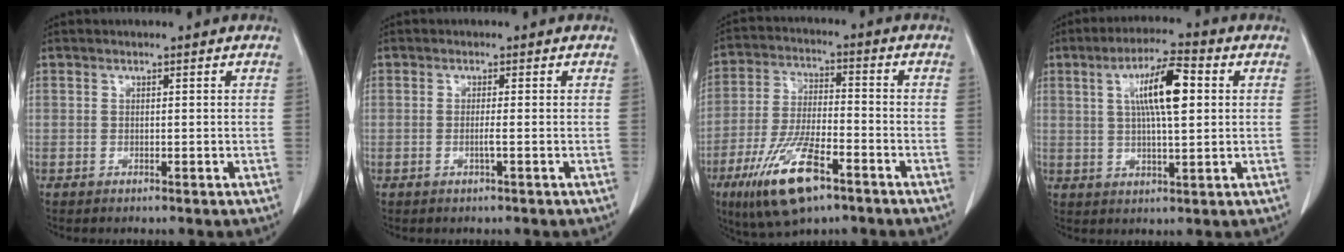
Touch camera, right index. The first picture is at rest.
{"total": 1.2, "force": [-0.4, -0.2, 1.1], "torque": [-0.023, -0.002, -0.008]}
{"total": 14.8, "force": [-8.4, 4.1, 11.5], "torque": [-0.235, -0.016, -0.147]}
{"total": 9.6, "force": [2.3, 1.7, 9.2], "torque": [-0.165, 0.015, 0.040]}